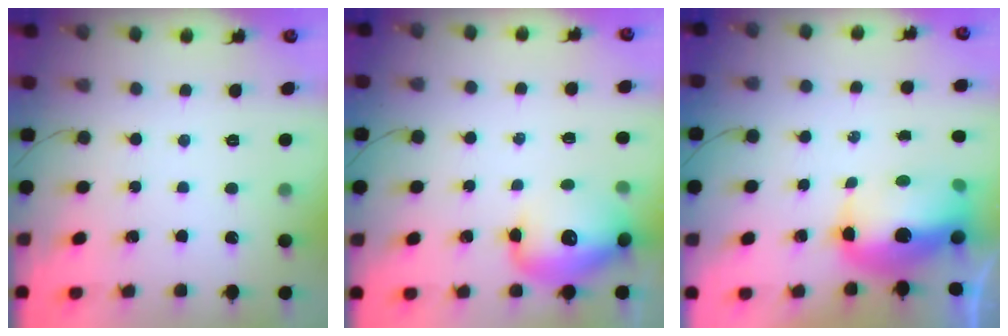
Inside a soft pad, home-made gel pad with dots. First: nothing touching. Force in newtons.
{"total": 13.8, "press": 13.3, "slide": 3.8}
{"total": 14.4, "press": 14.2, "slide": 2.6}